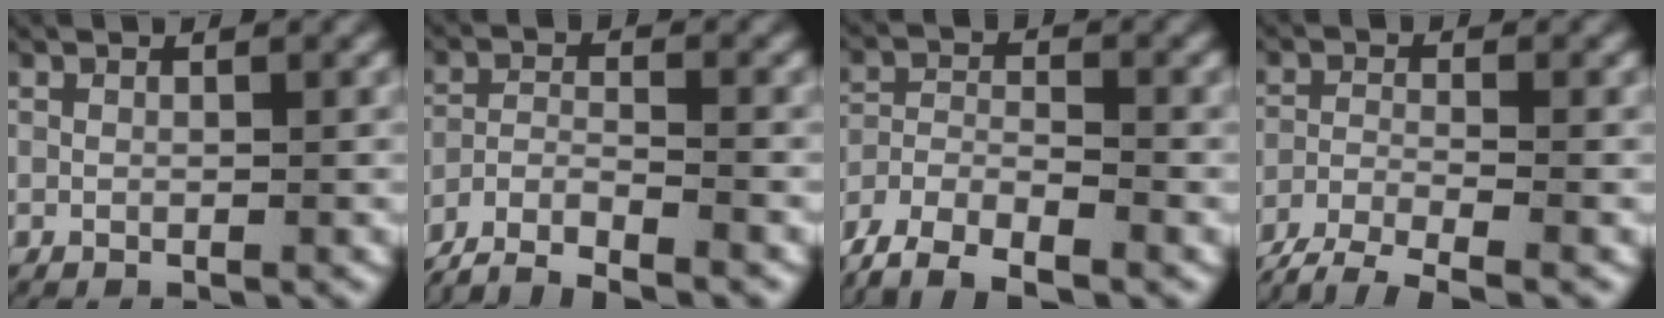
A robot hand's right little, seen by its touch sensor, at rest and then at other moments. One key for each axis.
{"total": 9.5, "fx": -8.5, "fy": 3.7, "fz": 2.3, "tx": -0.040, "ty": -0.023, "tz": -0.138}
{"total": 7.8, "fx": -5.3, "fy": 4.9, "fz": 2.9, "tx": -0.067, "ty": -0.022, "tz": -0.087}
{"total": 4.5, "fx": -3.4, "fy": 1.7, "fz": 2.3, "tx": -0.043, "ty": -0.009, "tz": -0.053}